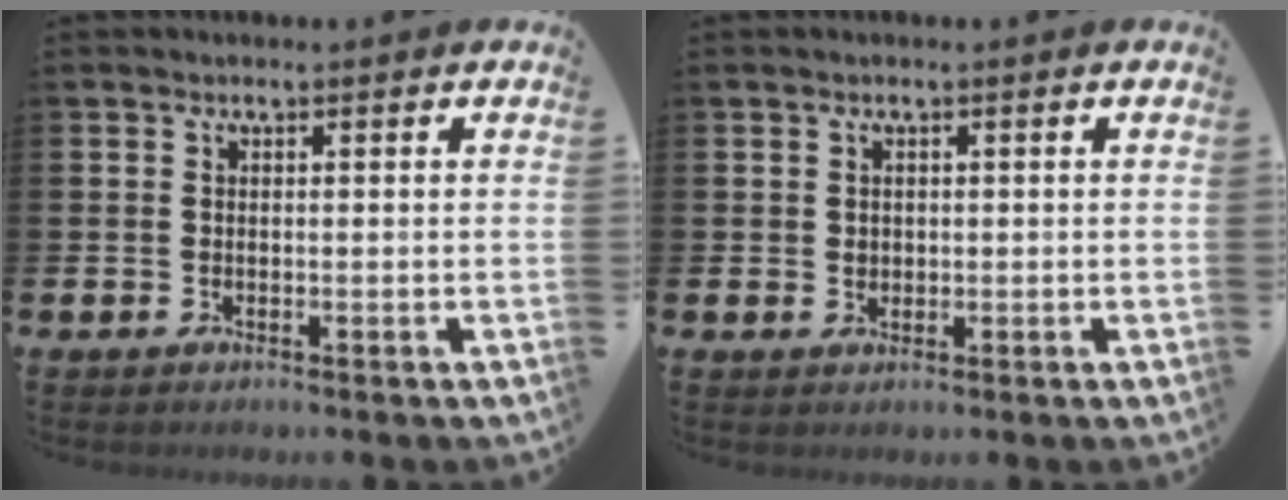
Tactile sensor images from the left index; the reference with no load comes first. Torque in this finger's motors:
{"motor_torque": [0.09, 0.10, 0.00, 0.02]}